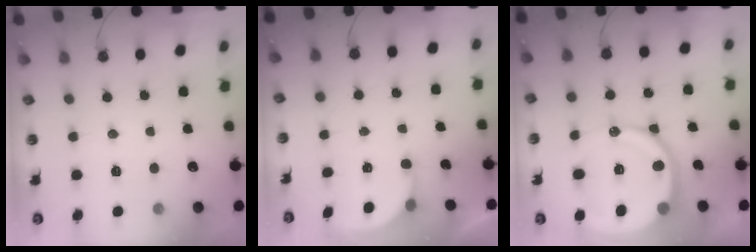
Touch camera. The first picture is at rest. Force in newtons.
{"total": 1.6, "press": 1.6, "slide": 0.3}
{"total": 19.4, "press": 19.3, "slide": 2.4}